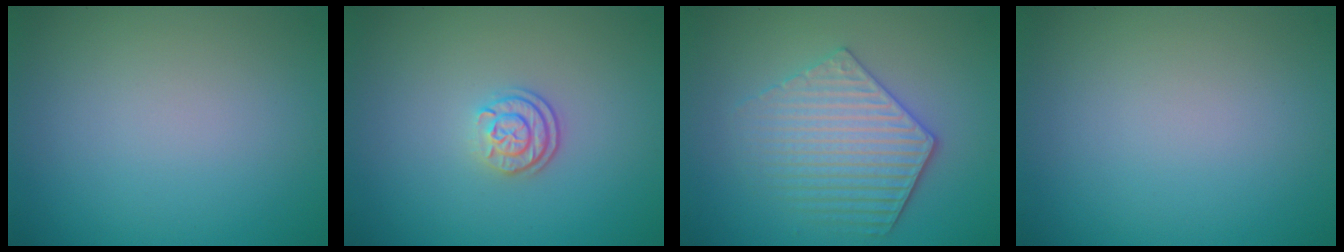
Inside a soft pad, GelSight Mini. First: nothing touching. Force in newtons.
{"total": 2.3, "press": 1.9, "slide": 1.4}
{"total": 4.3, "press": 3.9, "slide": 1.8}
{"total": 0.0}